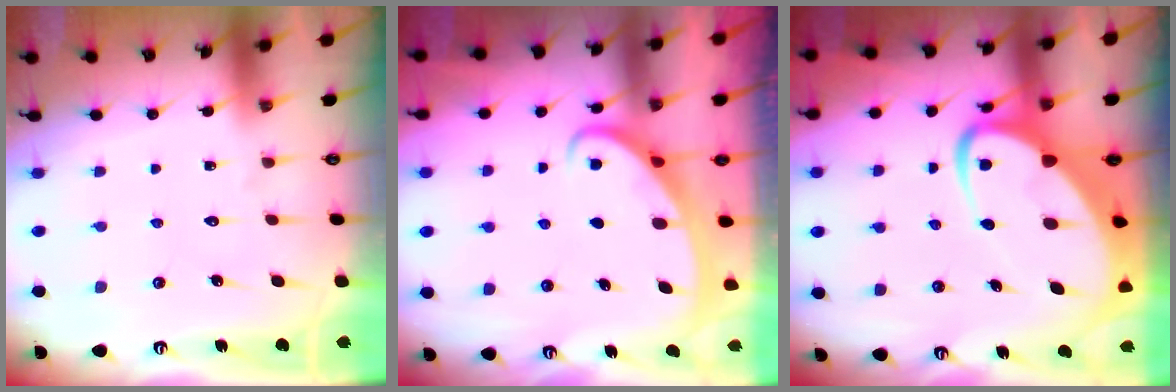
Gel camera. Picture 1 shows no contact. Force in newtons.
{"total": 2.4, "press": 2.4, "slide": 0.4}
{"total": 8.6, "press": 8.5, "slide": 0.9}